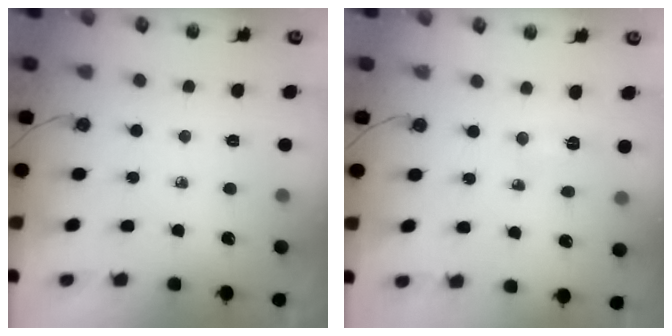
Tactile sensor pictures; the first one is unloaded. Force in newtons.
{"total": 3.4, "press": 1.8, "slide": 2.8}